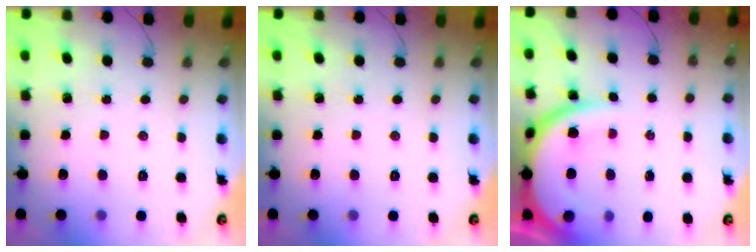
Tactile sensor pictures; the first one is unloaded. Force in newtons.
{"total": 0.0}
{"total": 13.6, "press": 13.6, "slide": 1.1}